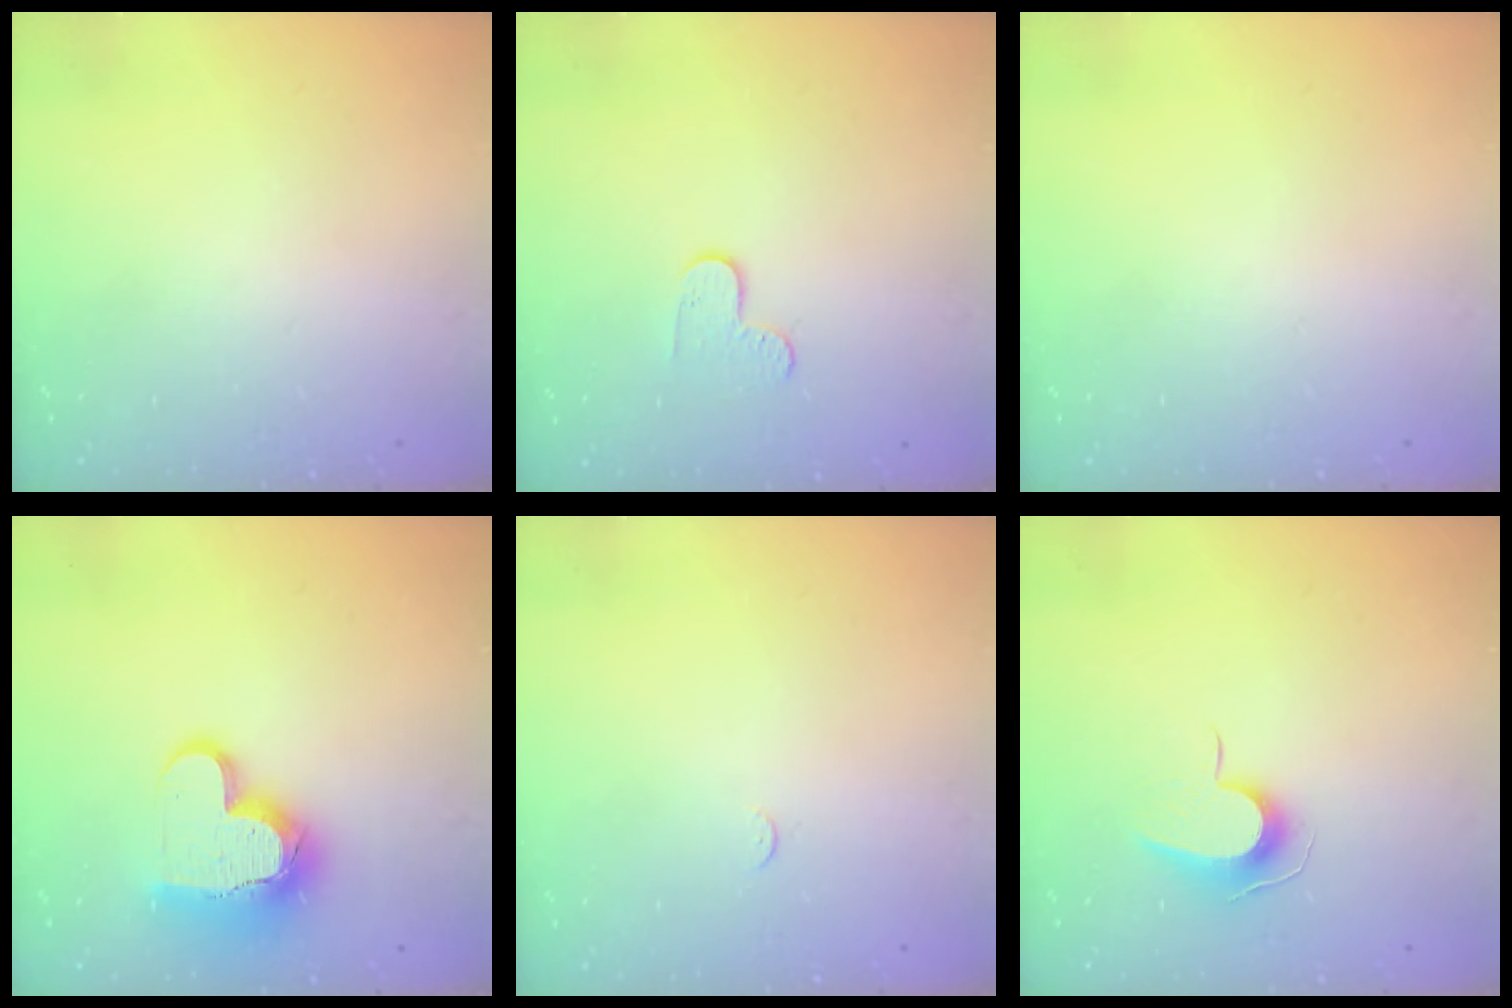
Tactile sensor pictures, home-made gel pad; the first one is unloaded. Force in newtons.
{"total": 6.4, "press": 6.4, "slide": 0.5}
{"total": 0.0}
{"total": 15.5, "press": 15.4, "slide": 1.8}
{"total": 2.3, "press": 2.3, "slide": 0.3}
{"total": 8.9, "press": 8.8, "slide": 0.5}